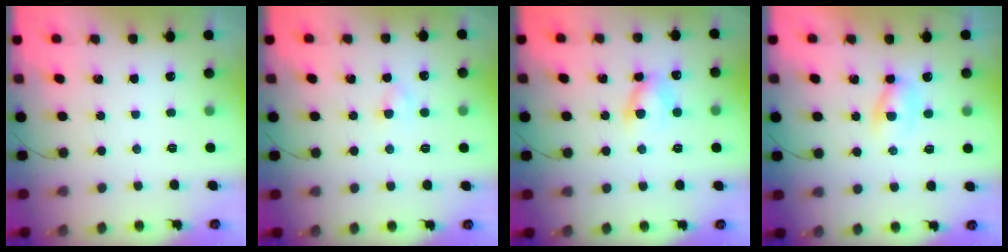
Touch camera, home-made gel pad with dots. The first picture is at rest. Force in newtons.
{"total": 2.5, "press": 2.3, "slide": 1.0}
{"total": 6.2, "press": 6.2, "slide": 0.3}
{"total": 2.3, "press": 2.2, "slide": 0.8}